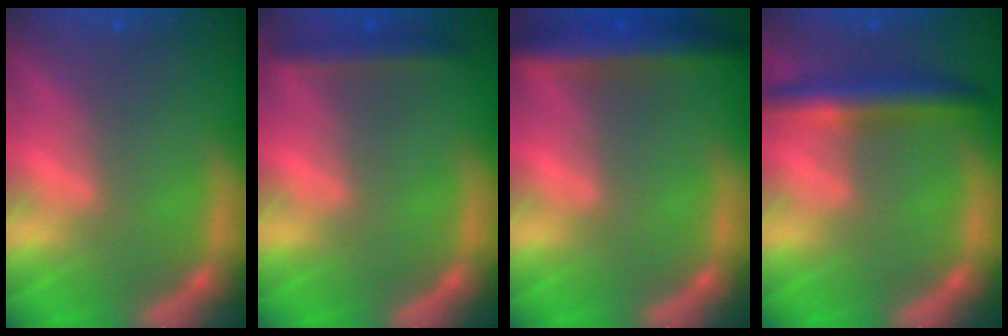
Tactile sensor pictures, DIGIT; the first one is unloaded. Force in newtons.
{"total": 2.4}
{"total": 5.5}
{"total": 4.5}